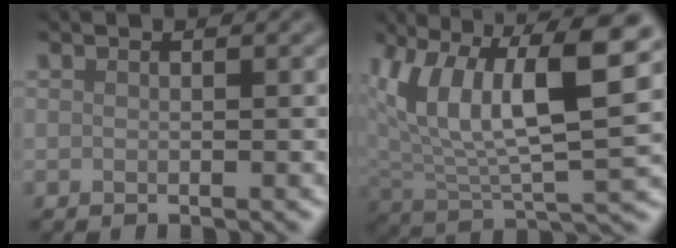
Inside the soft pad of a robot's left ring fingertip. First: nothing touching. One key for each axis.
{"total": 11.6, "fx": 4.8, "fy": 4.7, "fz": 9.5, "tx": -0.171, "ty": 0.006, "tz": 0.086}